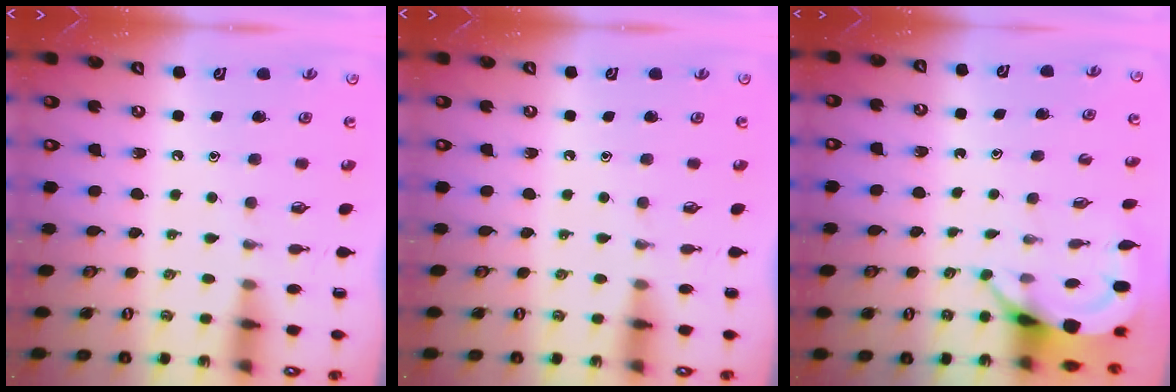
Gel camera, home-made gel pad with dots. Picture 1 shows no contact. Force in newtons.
{"total": 0.0}
{"total": 4.0, "press": 4.0, "slide": 0.2}